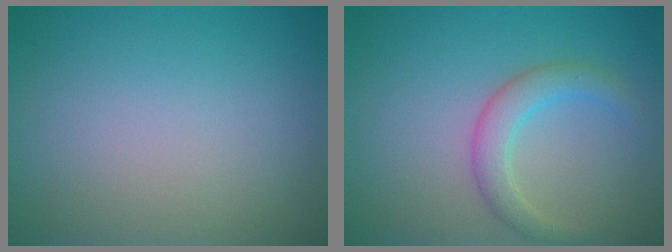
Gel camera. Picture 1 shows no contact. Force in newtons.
{"total": 2.8, "press": 2.8, "slide": 0.2}